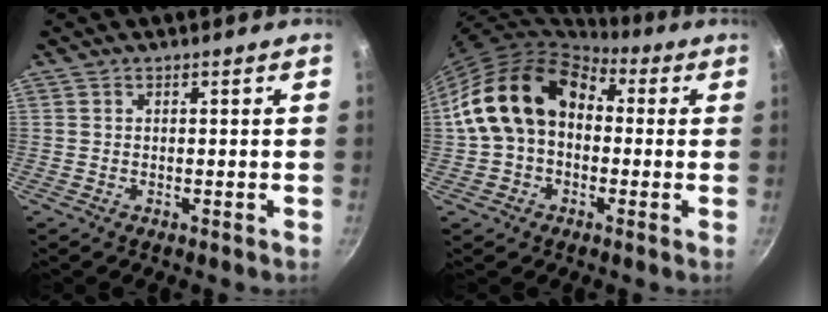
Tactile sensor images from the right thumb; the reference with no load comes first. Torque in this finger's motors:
{"motor_torque": [-0.43, 1.61, 0.30, 0.28, 0.47]}